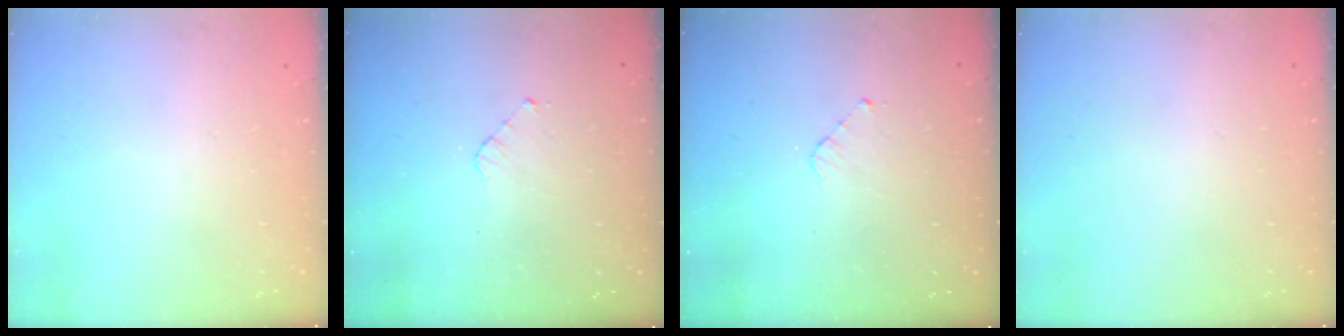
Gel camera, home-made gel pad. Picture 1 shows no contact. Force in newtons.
{"total": 2.8, "press": 2.8, "slide": 0.2}
{"total": 2.8, "press": 2.8, "slide": 0.2}
{"total": 0.0}